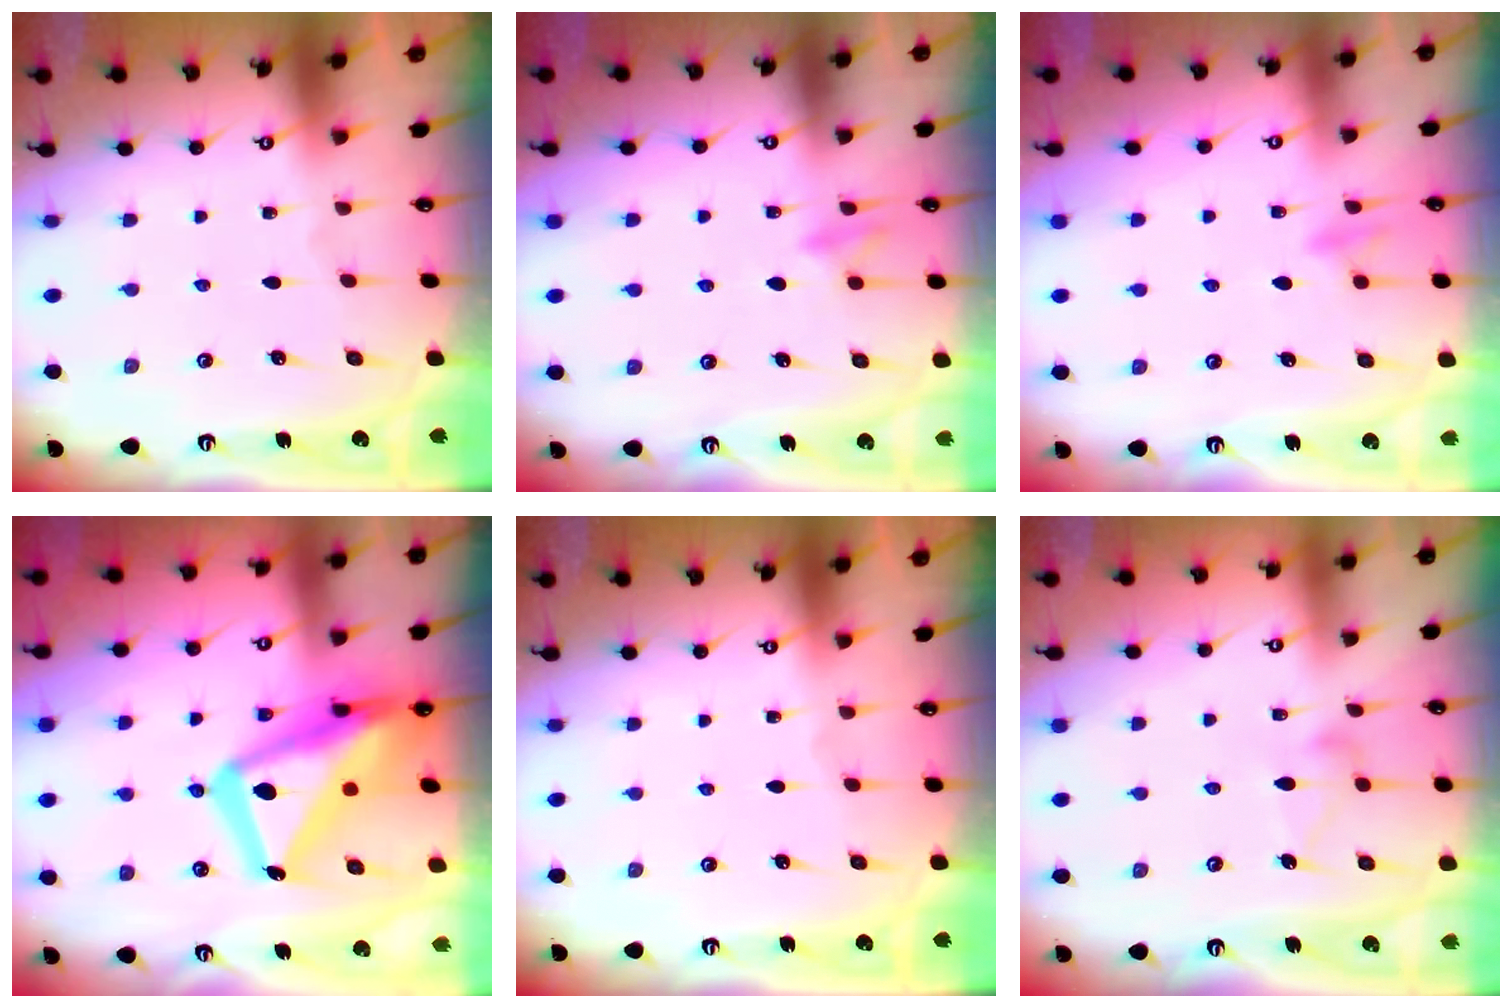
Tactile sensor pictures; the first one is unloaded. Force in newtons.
{"total": 10.1, "press": 10.0, "slide": 1.4}
{"total": 9.3, "press": 9.3, "slide": 0.9}
{"total": 22.5, "press": 22.4, "slide": 2.1}
{"total": 0.0}
{"total": 9.5, "press": 9.5, "slide": 0.6}